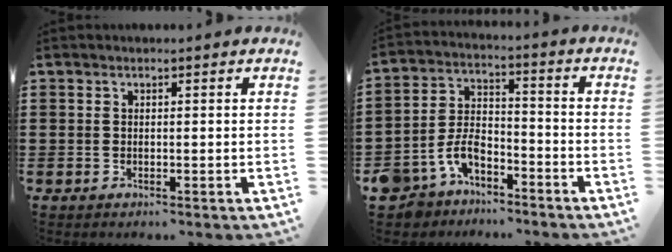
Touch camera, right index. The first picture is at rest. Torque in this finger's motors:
{"motor_torque": [1.31, 0.83, 0.51, 0.11]}